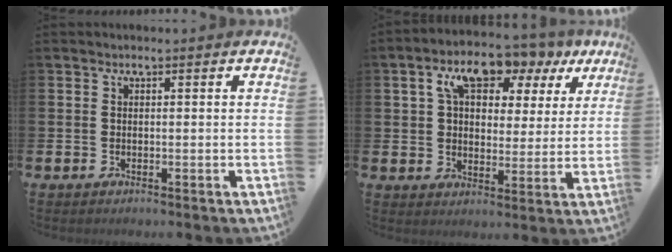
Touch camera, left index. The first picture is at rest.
{"total": 8.9, "force": [6.3, 4.6, 4.3], "torque": [-0.081, -0.019, 0.103]}